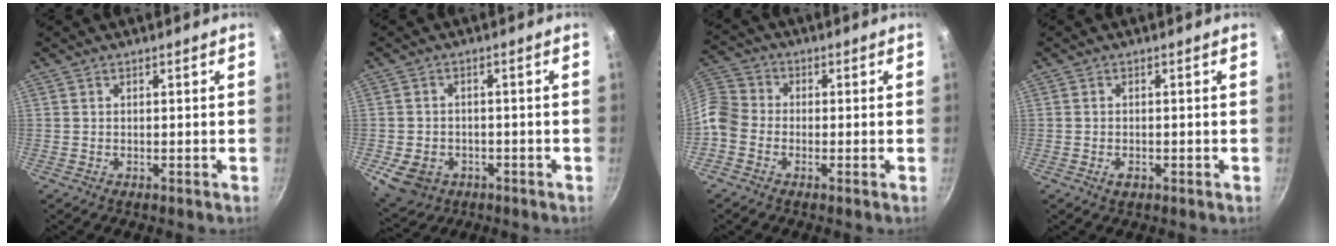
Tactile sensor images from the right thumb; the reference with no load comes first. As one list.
[{"total": 7.7, "force": [-2.7, 6.0, 4.0], "torque": [-0.059, 0.014, -0.032]}, {"total": 8.3, "force": [-2.8, 6.6, 4.1], "torque": [-0.075, 0.034, -0.077]}, {"total": 1.8, "force": [-0.7, 1.1, 1.1], "torque": [-0.020, 0.000, -0.014]}]